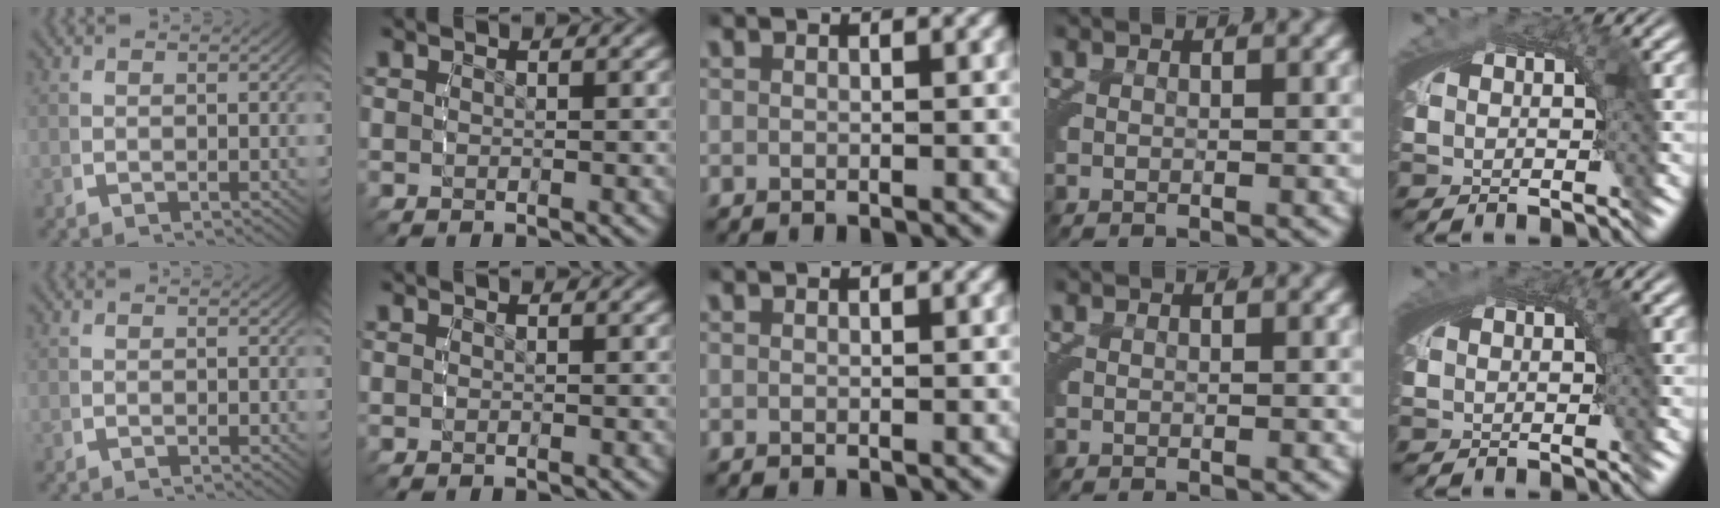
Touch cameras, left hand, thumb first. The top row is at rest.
{"little": {"total": 1.1, "force": [0.4, 0.3, 1.0], "torque": [-0.014, 0.003, 0.006]}}